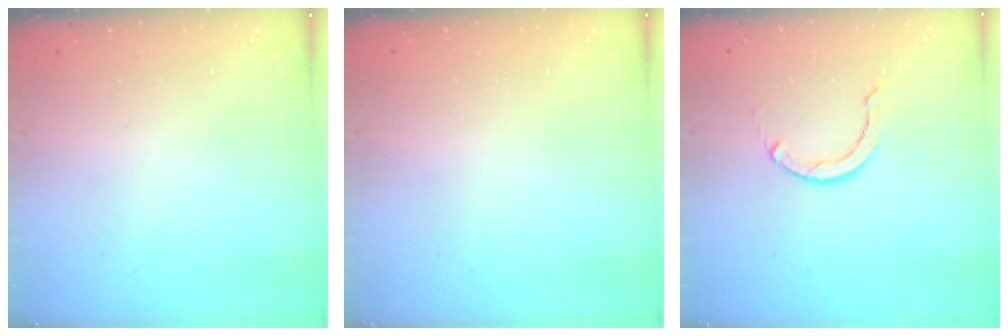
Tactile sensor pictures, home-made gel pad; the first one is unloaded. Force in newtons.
{"total": 2.6, "press": 2.6, "slide": 0.2}
{"total": 2.6, "press": 2.6, "slide": 0.1}